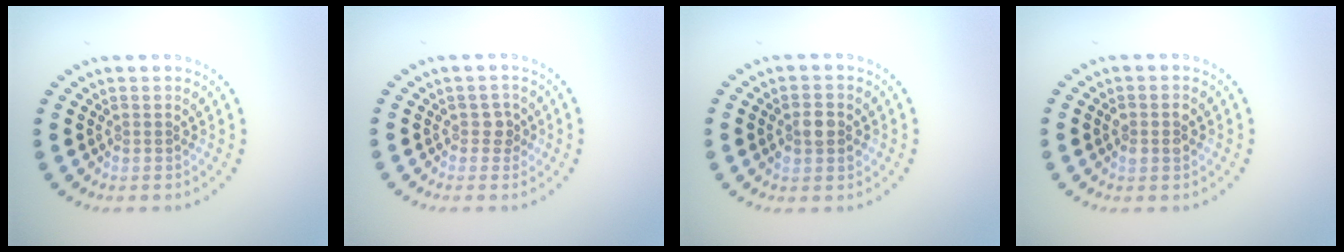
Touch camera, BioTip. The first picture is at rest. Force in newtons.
{"total": 1.2, "press": 1.0, "slide": 0.6}
{"total": 2.6, "press": 2.5, "slide": 0.3}
{"total": 1.5, "press": 1.5, "slide": 0.1}